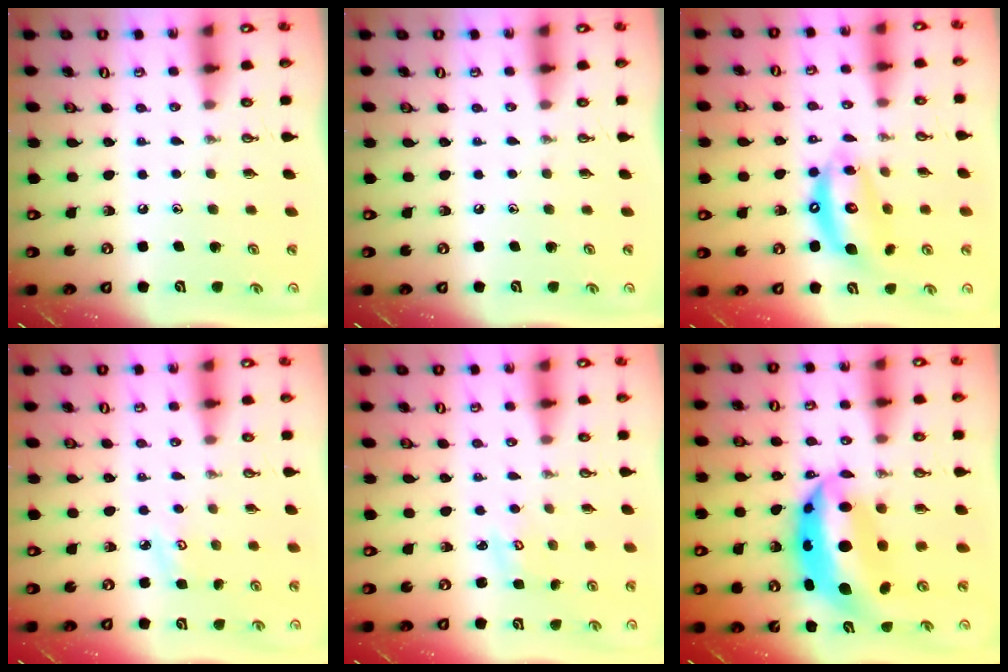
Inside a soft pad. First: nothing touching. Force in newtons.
{"total": 0.0}
{"total": 11.8, "press": 11.7, "slide": 1.2}
{"total": 3.6, "press": 3.6, "slide": 0.3}
{"total": 2.0, "press": 2.0, "slide": 0.1}
{"total": 12.5, "press": 12.4, "slide": 1.2}